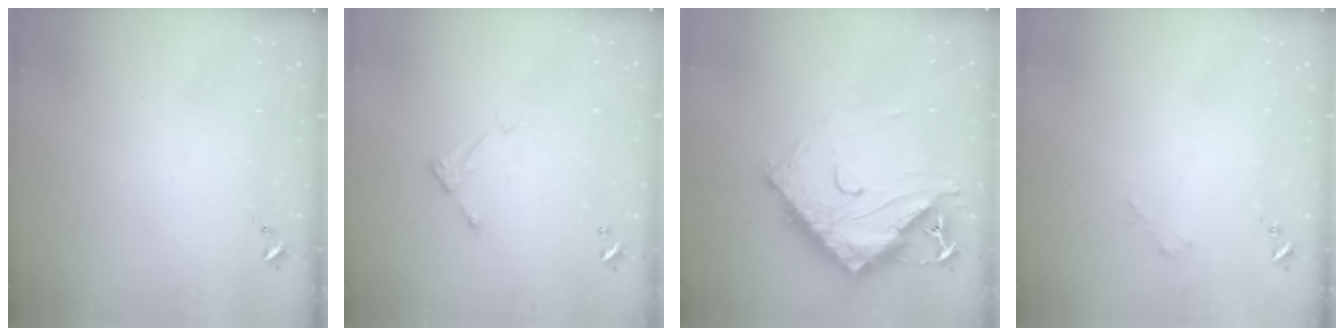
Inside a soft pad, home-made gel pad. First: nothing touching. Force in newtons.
{"total": 4.9, "press": 4.8, "slide": 0.3}
{"total": 18.8, "press": 18.7, "slide": 1.7}
{"total": 1.8, "press": 1.8, "slide": 0.2}